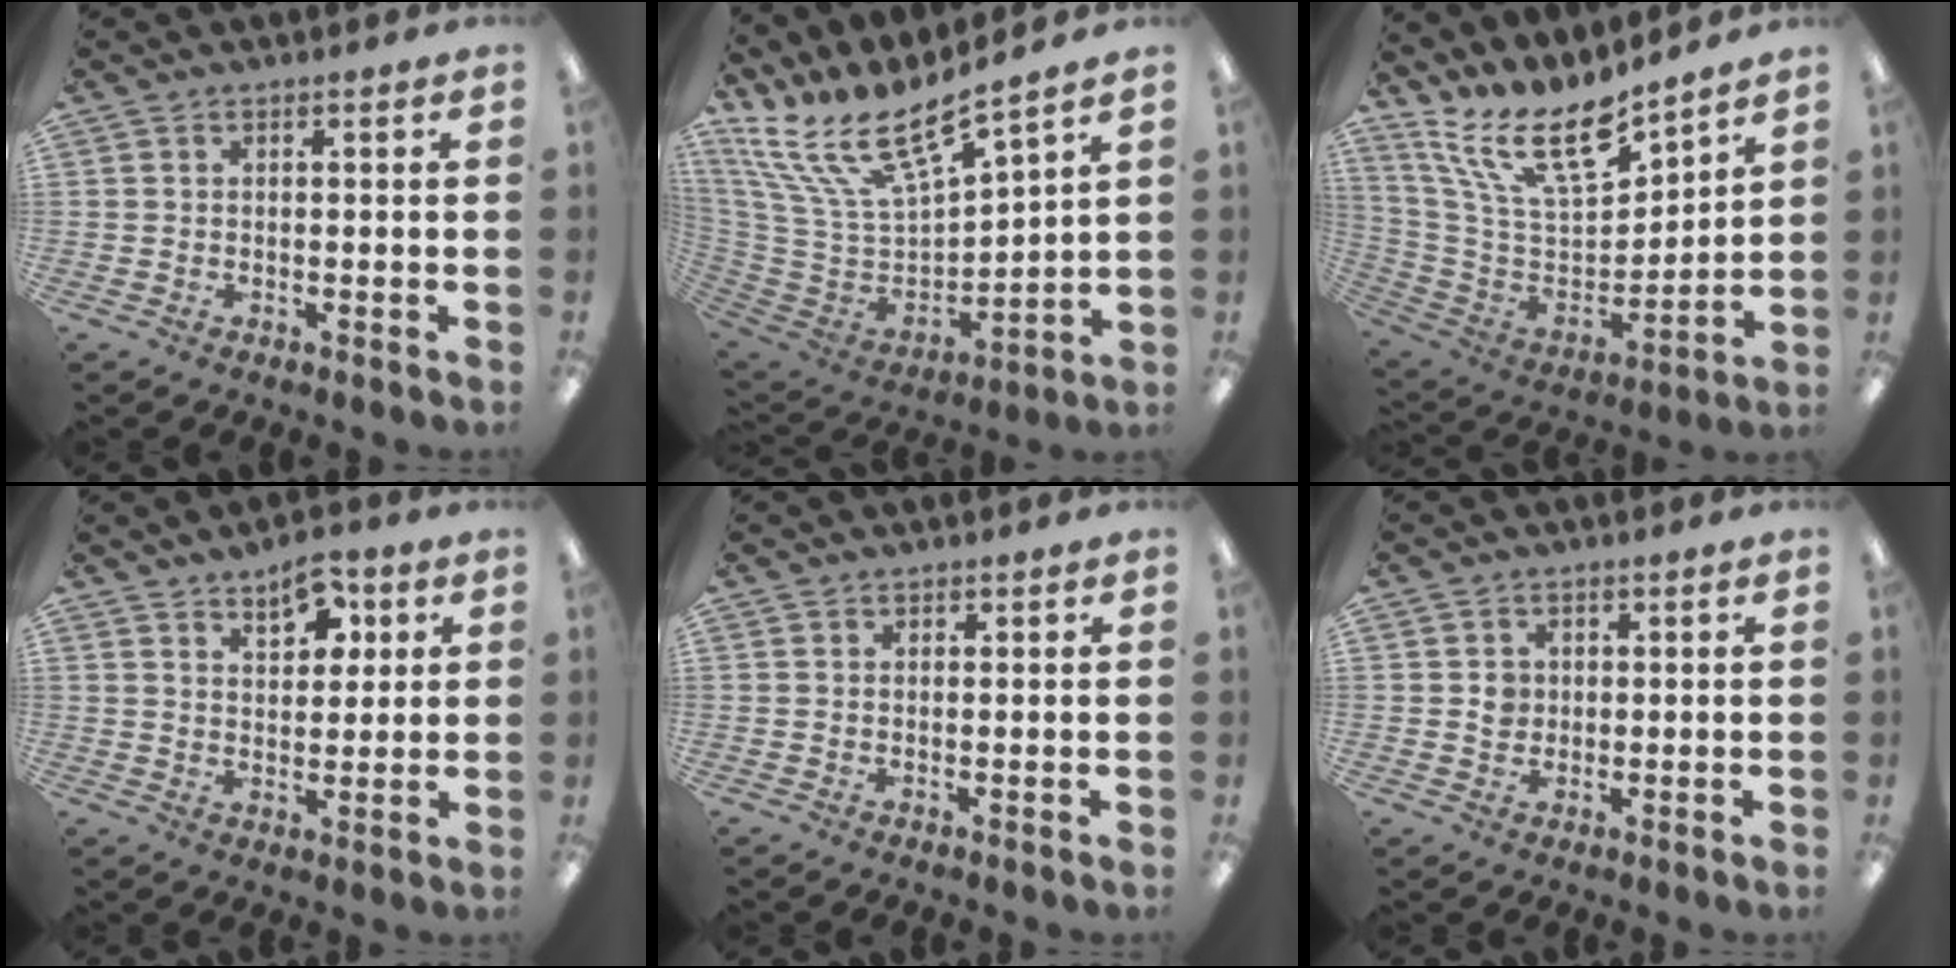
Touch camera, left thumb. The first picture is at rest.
{"total": 17.8, "force": [13.4, 5.8, 10.2], "torque": [-0.210, -0.102, 0.237]}
{"total": 18.8, "force": [13.5, 6.8, 11.1], "torque": [-0.216, -0.081, 0.242]}
{"total": 7.7, "force": [5.1, 4.2, 4.0], "torque": [-0.035, -0.026, 0.084]}
{"total": 0.5, "force": [0.5, 0.3, 0.0], "torque": [-0.001, 0.001, 0.009]}
{"total": 3.2, "force": [0.6, 3.1, 0.8], "torque": [0.002, -0.004, 0.004]}